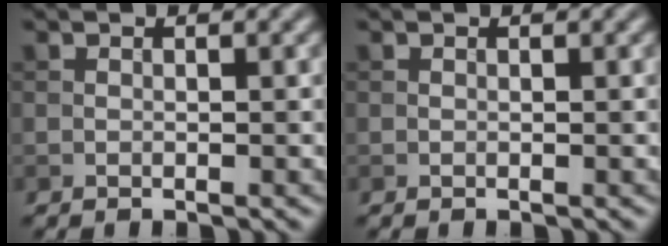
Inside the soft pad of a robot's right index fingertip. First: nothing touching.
{"total": 0.0}